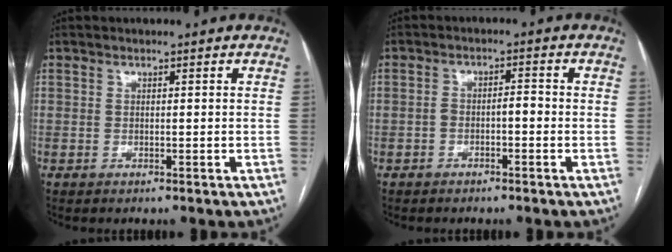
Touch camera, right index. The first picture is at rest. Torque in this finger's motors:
{"motor_torque": [0.33, -0.33, 0.04, 0.05]}